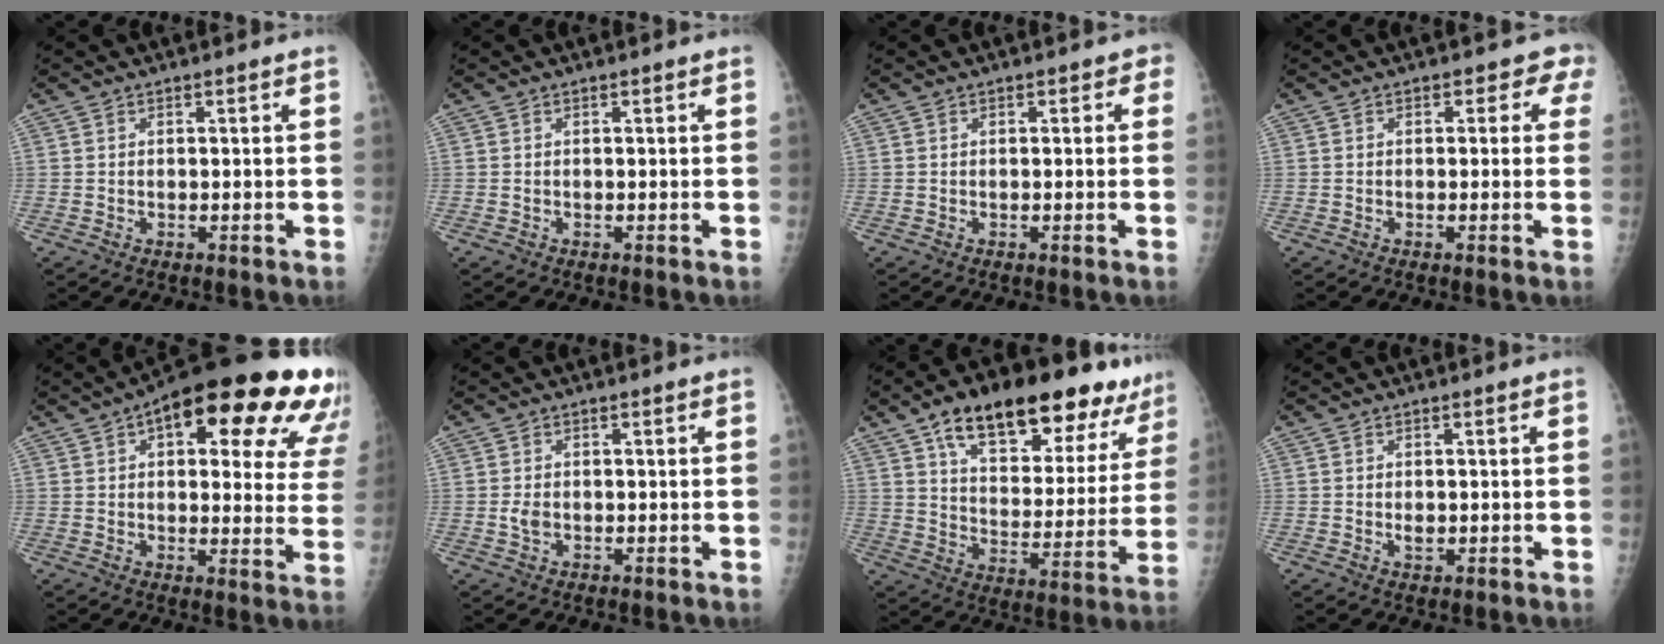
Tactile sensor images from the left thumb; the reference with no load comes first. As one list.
[{"total": 0.0}, {"total": 1.5, "force": [0.4, 1.2, 1.0], "torque": [0.010, 0.006, -0.005]}, {"total": 2.5, "force": [1.0, 1.9, 1.2], "torque": [0.021, 0.002, -0.005]}, {"total": 26.4, "force": [13.1, 9.9, 20.7], "torque": [-0.240, 0.003, 0.164]}, {"total": 1.9, "force": [-0.3, 1.4, 1.3], "torque": [-0.020, 0.001, -0.005]}, {"total": 25.4, "force": [16.4, 11.1, 15.9], "torque": [-0.191, -0.031, 0.246]}, {"total": 1.6, "force": [-0.1, 1.1, 1.1], "torque": [-0.011, 0.000, 0.000]}]